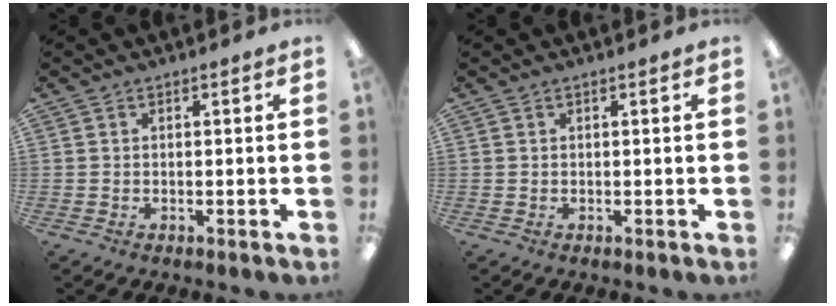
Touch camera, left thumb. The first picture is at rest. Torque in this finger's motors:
{"motor_torque": [-0.05, 0.03, -0.05, 0.04, 0.00]}